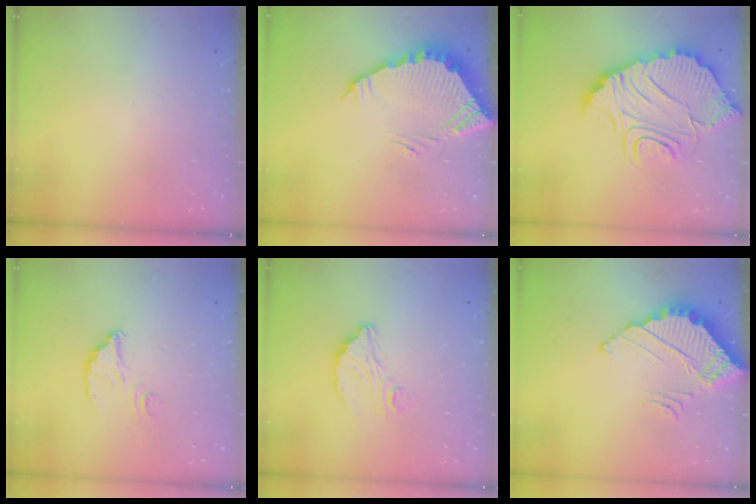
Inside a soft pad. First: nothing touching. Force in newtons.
{"total": 4.8, "press": 4.8, "slide": 0.1}
{"total": 16.6, "press": 16.5, "slide": 1.4}
{"total": 2.9, "press": 2.9, "slide": 0.3}
{"total": 7.8, "press": 7.8, "slide": 0.6}
{"total": 4.0, "press": 4.0, "slide": 0.2}